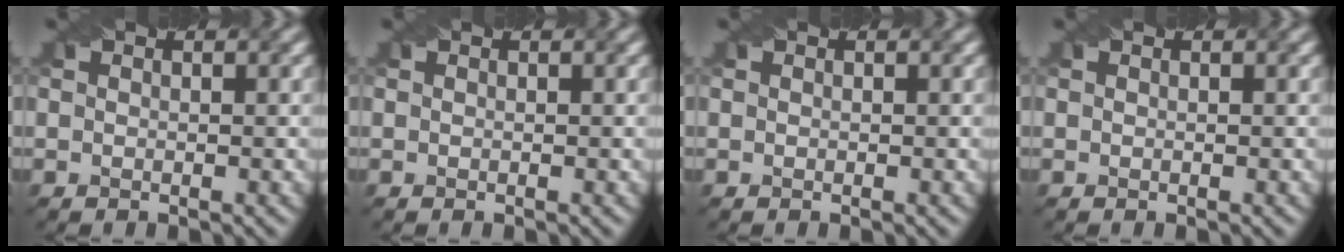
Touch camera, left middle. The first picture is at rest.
{"total": 0.0}
{"total": 0.0}
{"total": 0.0}